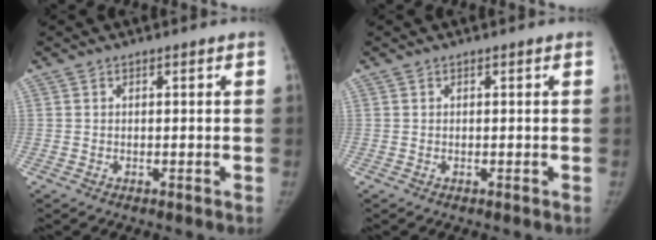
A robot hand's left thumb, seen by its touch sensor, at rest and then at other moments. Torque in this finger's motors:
{"motor_torque": [0.00, 0.00, 0.30, -0.15, 0.00]}